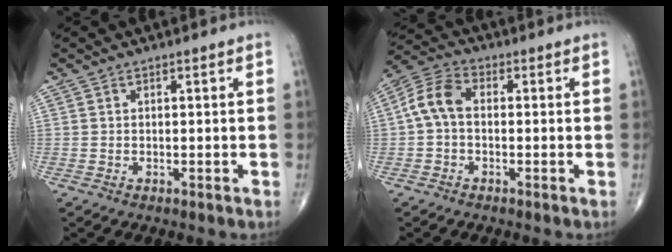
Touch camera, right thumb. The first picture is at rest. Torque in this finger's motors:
{"motor_torque": [0.62, 0.69, 0.37, -0.30, 0.03]}